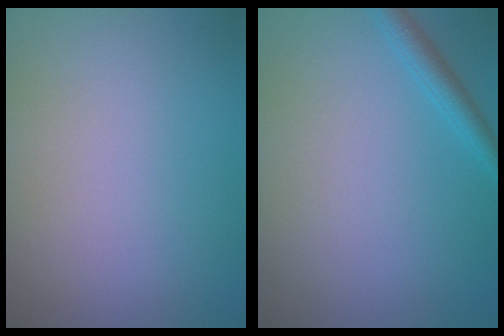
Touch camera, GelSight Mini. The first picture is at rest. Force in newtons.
{"total": 1.9, "press": 1.9, "slide": 0.1}